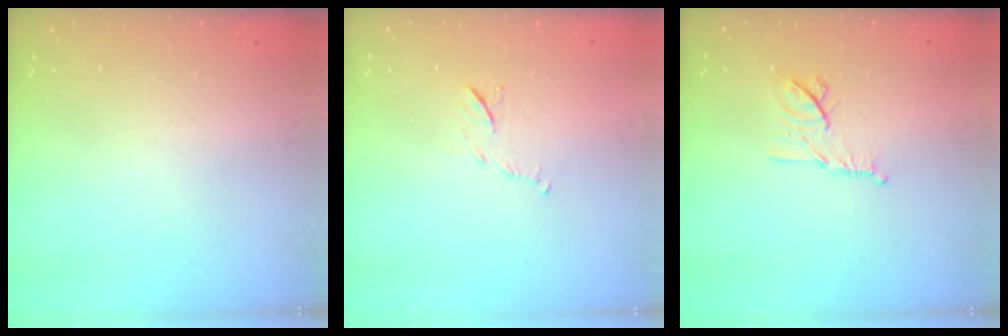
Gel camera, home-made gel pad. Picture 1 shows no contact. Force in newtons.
{"total": 6.0, "press": 6.0, "slide": 0.6}
{"total": 9.7, "press": 9.7, "slide": 0.6}